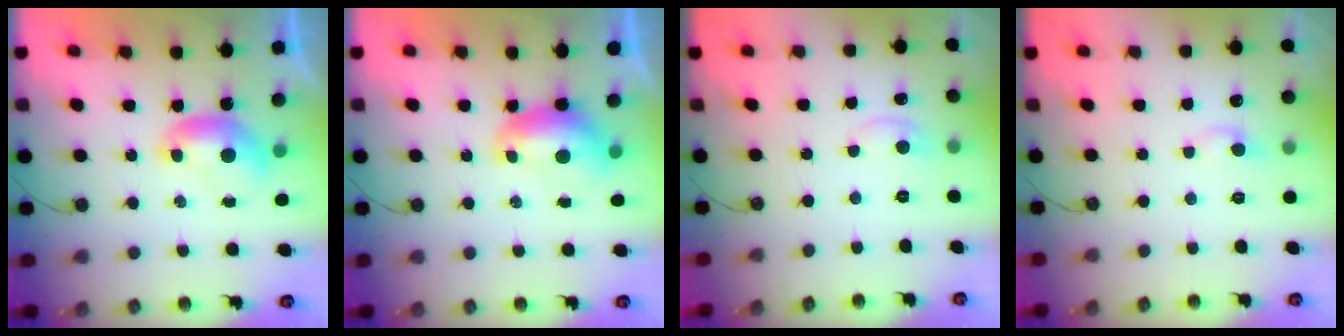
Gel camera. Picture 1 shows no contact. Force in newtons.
{"total": 1.4, "press": 0.8, "slide": 1.1}
{"total": 1.0, "press": 0.7, "slide": 0.8}
{"total": 0.0}